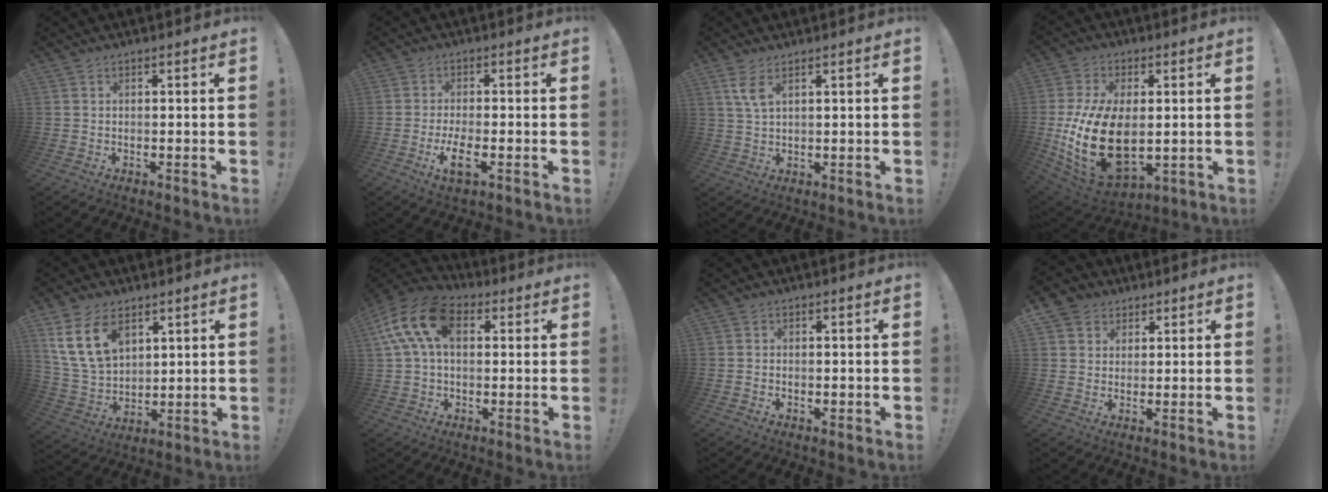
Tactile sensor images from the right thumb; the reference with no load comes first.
{"total": 6.1, "force": [-2.3, 1.9, 5.3], "torque": [-0.114, -0.004, -0.040]}
{"total": 5.0, "force": [2.6, 1.8, 4.0], "torque": [-0.074, -0.007, 0.046]}
{"total": 23.7, "force": [-2.0, 14.0, 19.0], "torque": [-0.375, -0.003, -0.018]}
{"total": 14.2, "force": [7.2, 9.0, 8.3], "torque": [-0.177, -0.027, 0.141]}
{"total": 16.3, "force": [4.4, 10.1, 12.0], "torque": [-0.238, 0.008, 0.081]}
{"total": 1.1, "force": [-0.5, 0.8, 0.6], "torque": [-0.013, 0.005, -0.006]}
{"total": 5.4, "force": [2.8, 4.5, 0.9], "torque": [-0.009, -0.015, 0.053]}